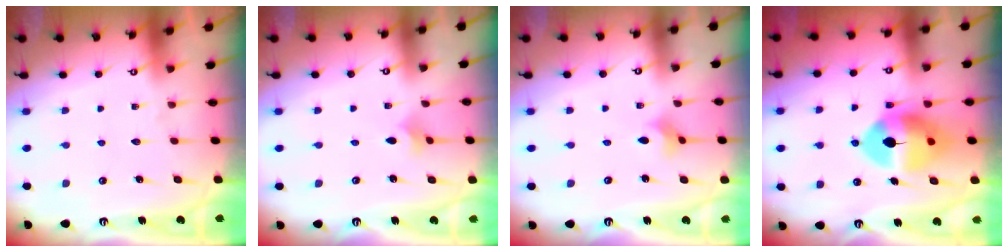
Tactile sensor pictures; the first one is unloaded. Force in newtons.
{"total": 1.8, "press": 1.7, "slide": 0.5}
{"total": 2.7, "press": 2.6, "slide": 0.7}
{"total": 13.0, "press": 12.8, "slide": 2.1}